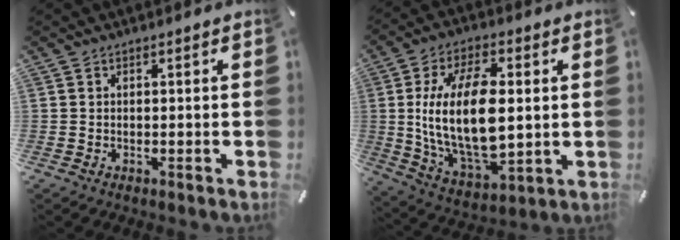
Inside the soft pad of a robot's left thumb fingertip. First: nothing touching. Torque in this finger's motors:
{"motor_torque": [1.87, 3.13, 1.46, 0.13, 0.79]}